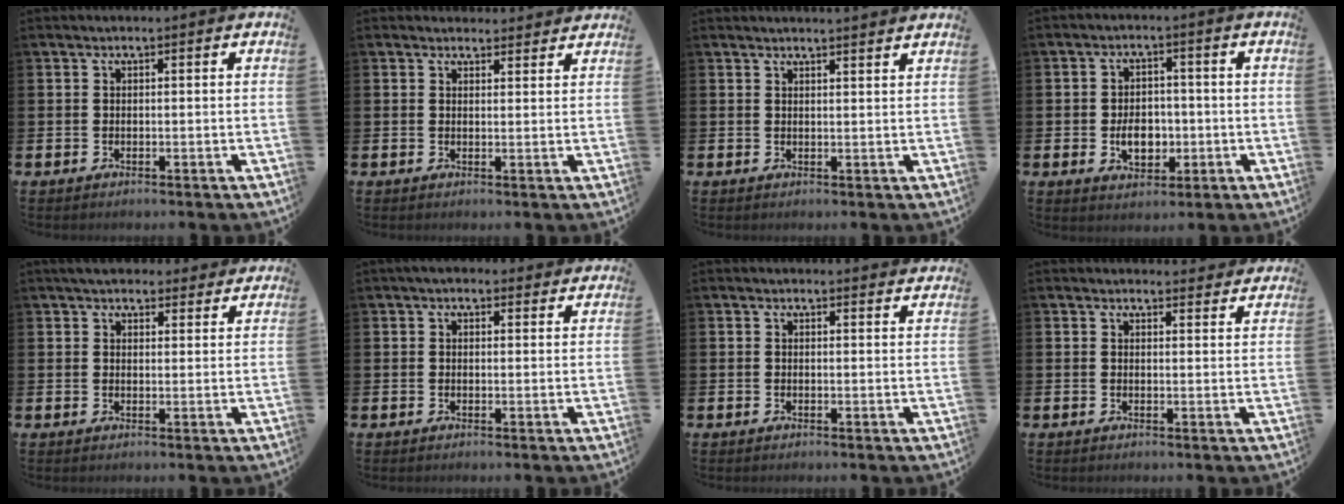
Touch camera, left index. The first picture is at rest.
{"total": 2.1, "force": [2.0, 0.6, -0.1], "torque": [0.006, -0.010, 0.036]}
{"total": 1.9, "force": [1.9, -0.2, -0.1], "torque": [0.008, -0.013, 0.034]}
{"total": 4.8, "force": [-0.9, 3.5, 3.1], "torque": [-0.047, 0.001, -0.022]}
{"total": 4.0, "force": [3.7, 1.4, 0.5], "torque": [-0.011, -0.013, 0.067]}
{"total": 2.2, "force": [1.9, 1.0, 0.5], "torque": [-0.006, -0.002, 0.034]}
{"total": 0.9, "force": [0.9, 0.1, 0.0], "torque": [0.006, -0.004, 0.015]}
{"total": 2.2, "force": [2.2, 0.4, -0.1], "torque": [0.007, -0.014, 0.038]}